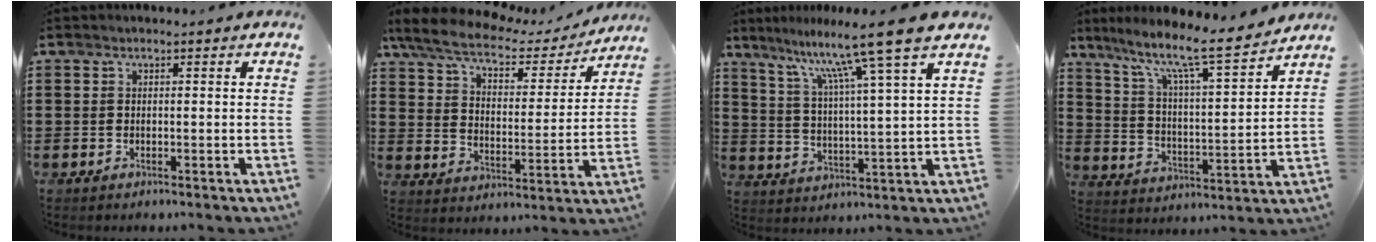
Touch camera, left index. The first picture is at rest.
{"total": 7.1, "force": [5.7, 2.2, 3.7], "torque": [-0.094, -0.025, 0.095]}
{"total": 11.5, "force": [8.6, -1.3, 7.5], "torque": [-0.164, -0.041, 0.133]}
{"total": 10.0, "force": [8.1, 0.8, 5.8], "torque": [-0.127, -0.059, 0.127]}